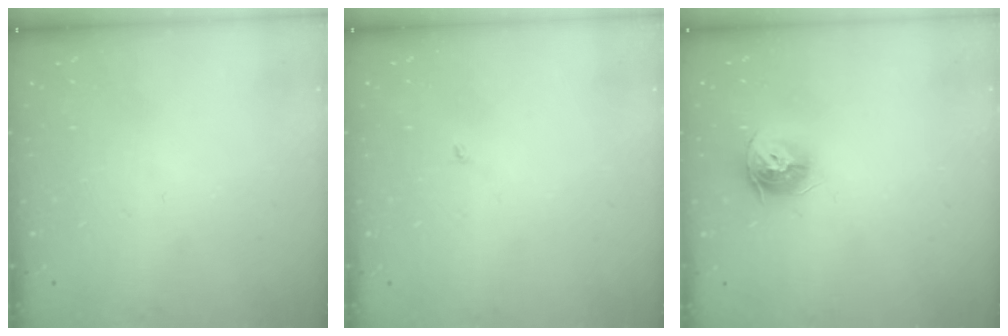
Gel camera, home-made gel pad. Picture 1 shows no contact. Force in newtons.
{"total": 1.9, "press": 1.9, "slide": 0.2}
{"total": 9.6, "press": 9.6, "slide": 0.9}